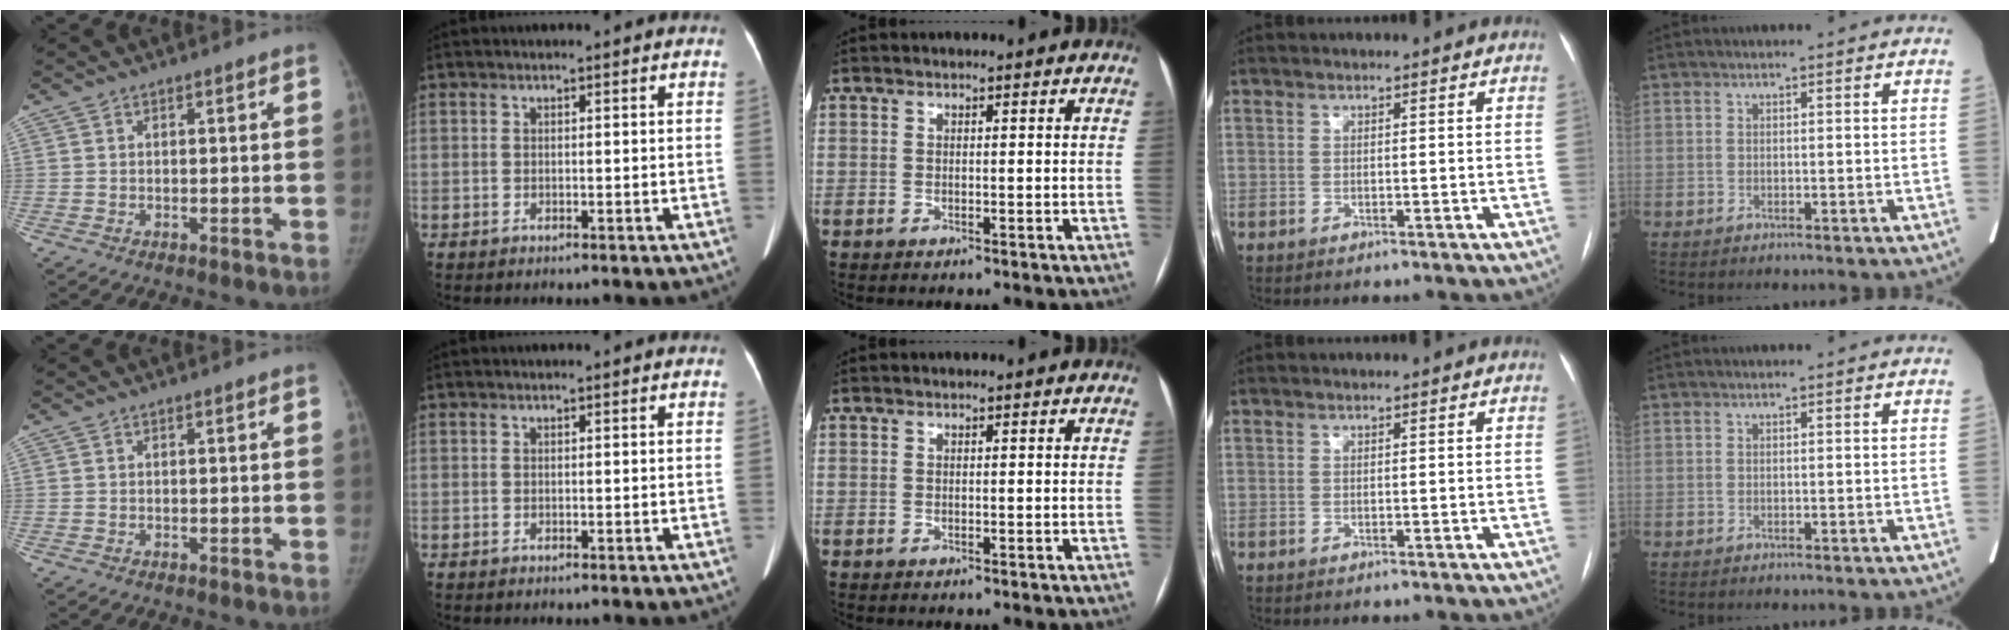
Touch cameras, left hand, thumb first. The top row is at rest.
{}